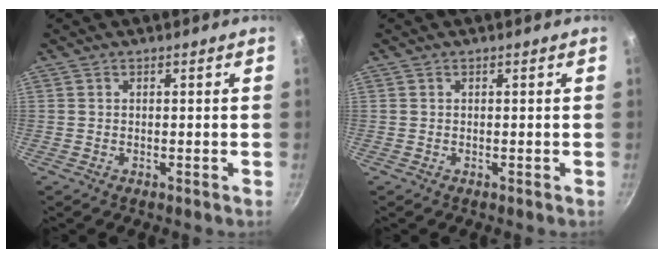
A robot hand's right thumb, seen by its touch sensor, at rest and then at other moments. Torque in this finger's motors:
{"motor_torque": [-0.21, 0.13, 0.00, 0.00, 0.00]}